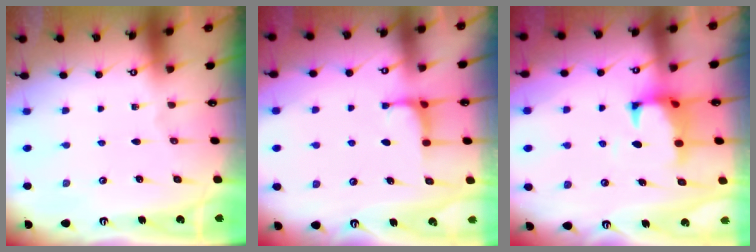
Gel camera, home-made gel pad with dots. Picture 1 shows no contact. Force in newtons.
{"total": 2.6, "press": 2.6, "slide": 0.2}
{"total": 1.6, "press": 1.1, "slide": 1.1}